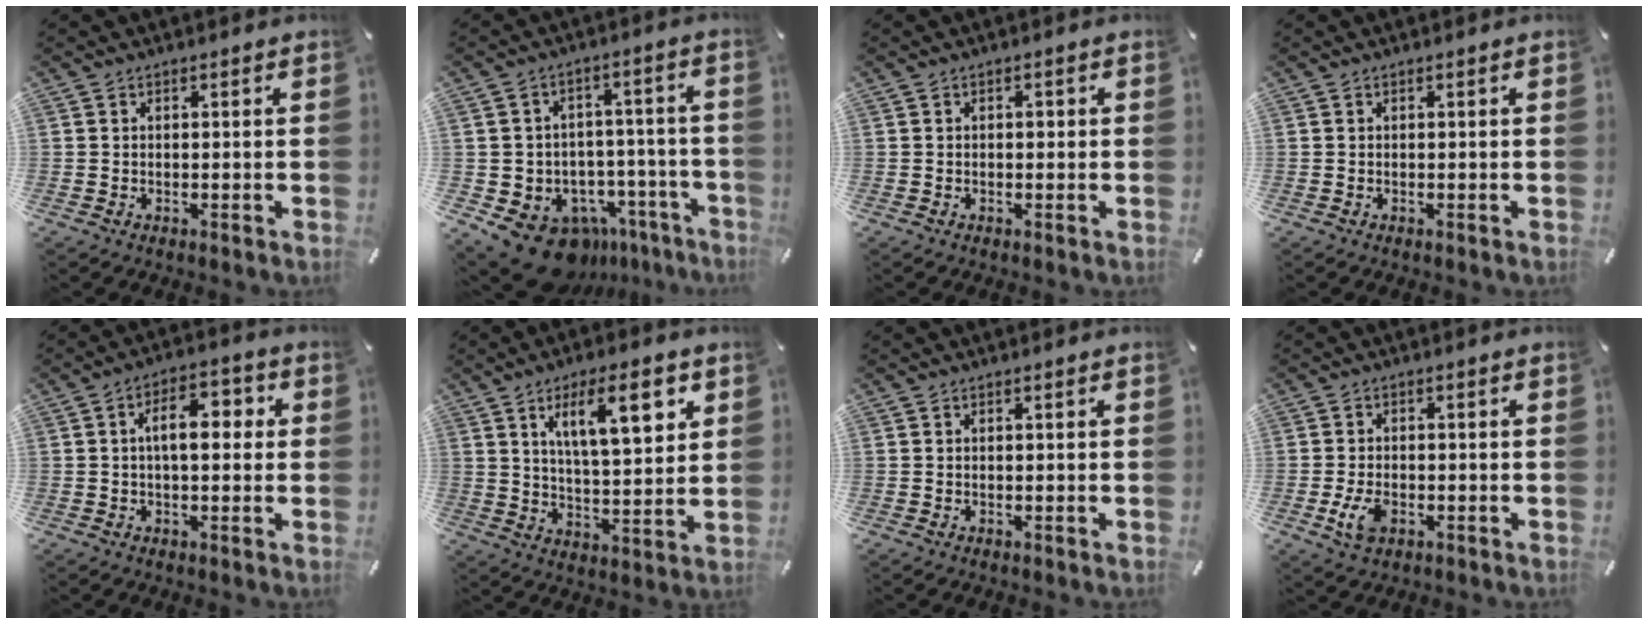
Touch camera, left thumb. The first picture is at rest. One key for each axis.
{"total": 12.3, "fx": -8.6, "fy": 7.6, "fz": 4.4, "tx": -0.071, "ty": 0.051, "tz": -0.141}
{"total": 1.0, "fx": 0.0, "fy": 0.8, "fz": 0.6, "tx": -0.012, "ty": 0.005, "tz": -0.002}
{"total": 0.0}
{"total": 8.7, "fx": 0.8, "fy": 4.6, "fz": 7.3, "tx": -0.107, "ty": 0.007, "tz": 0.005}
{"total": 14.5, "fx": 6.7, "fy": 5.3, "fz": 11.7, "tx": -0.182, "ty": -0.016, "tz": 0.108}
{"total": 0.0}
{"total": 4.9, "fx": -1.8, "fy": 2.9, "fz": 3.5, "tx": -0.084, "ty": -0.001, "tz": -0.035}